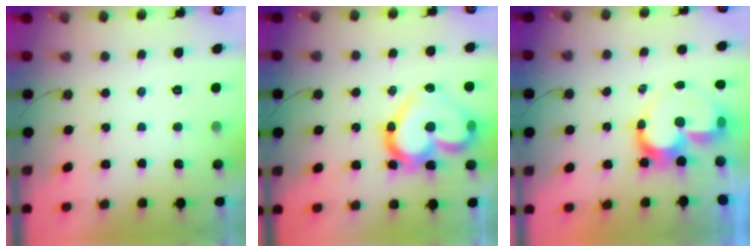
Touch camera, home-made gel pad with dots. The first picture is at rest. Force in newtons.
{"total": 19.7, "press": 19.7, "slide": 1.5}
{"total": 10.7, "press": 10.7, "slide": 1.2}